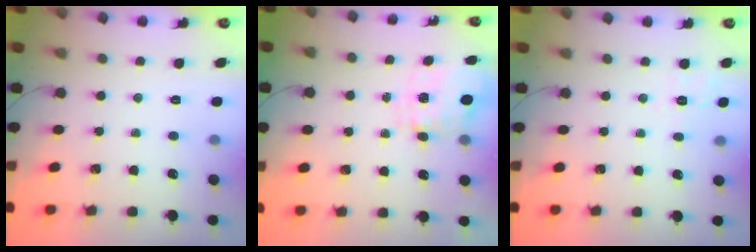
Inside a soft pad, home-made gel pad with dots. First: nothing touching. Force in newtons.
{"total": 1.5, "press": 1.4, "slide": 0.3}
{"total": 1.9, "press": 0.2, "slide": 1.9}